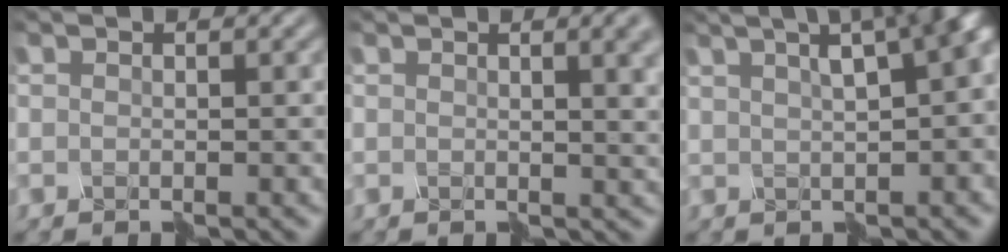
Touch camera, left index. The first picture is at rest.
{"total": 6.9, "force": [1.9, 3.4, 5.7], "torque": [-0.028, 0.020, 0.015]}
{"total": 13.4, "force": [5.4, 6.4, 10.4], "torque": [-0.085, 0.066, 0.064]}